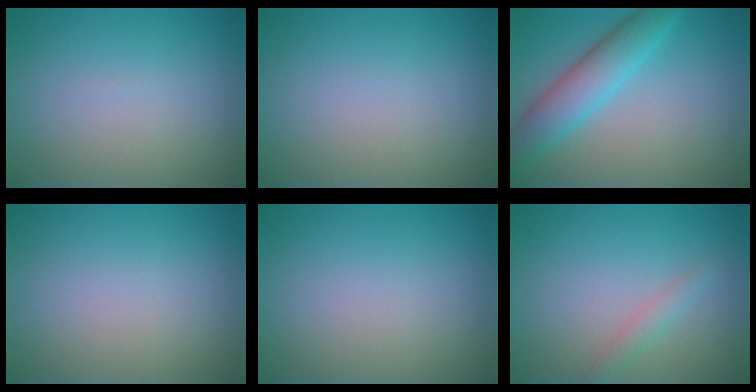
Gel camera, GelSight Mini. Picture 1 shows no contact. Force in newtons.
{"total": 0.0}
{"total": 4.9, "press": 4.9, "slide": 0.2}
{"total": 0.0}
{"total": 0.0}
{"total": 1.3, "press": 1.3, "slide": 0.1}